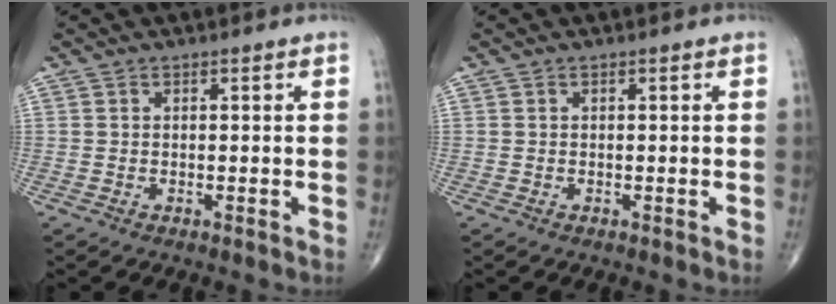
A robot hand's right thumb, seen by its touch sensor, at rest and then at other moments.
{"total": 0.0}